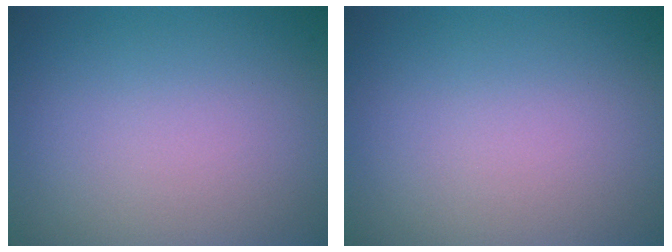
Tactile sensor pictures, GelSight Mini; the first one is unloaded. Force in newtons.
{"total": 0.0}